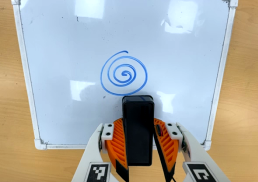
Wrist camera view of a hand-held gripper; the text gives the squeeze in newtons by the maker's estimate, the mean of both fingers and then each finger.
{"total": 8.4, "left": 7.3, "right": 9.5}